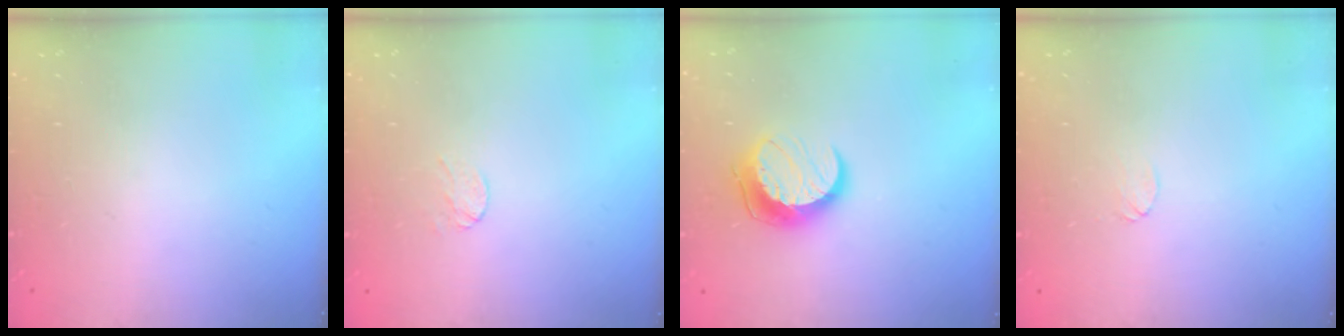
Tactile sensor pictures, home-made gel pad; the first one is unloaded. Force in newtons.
{"total": 3.0, "press": 3.0, "slide": 0.2}
{"total": 10.5, "press": 10.5, "slide": 0.4}
{"total": 4.8, "press": 4.8, "slide": 0.4}